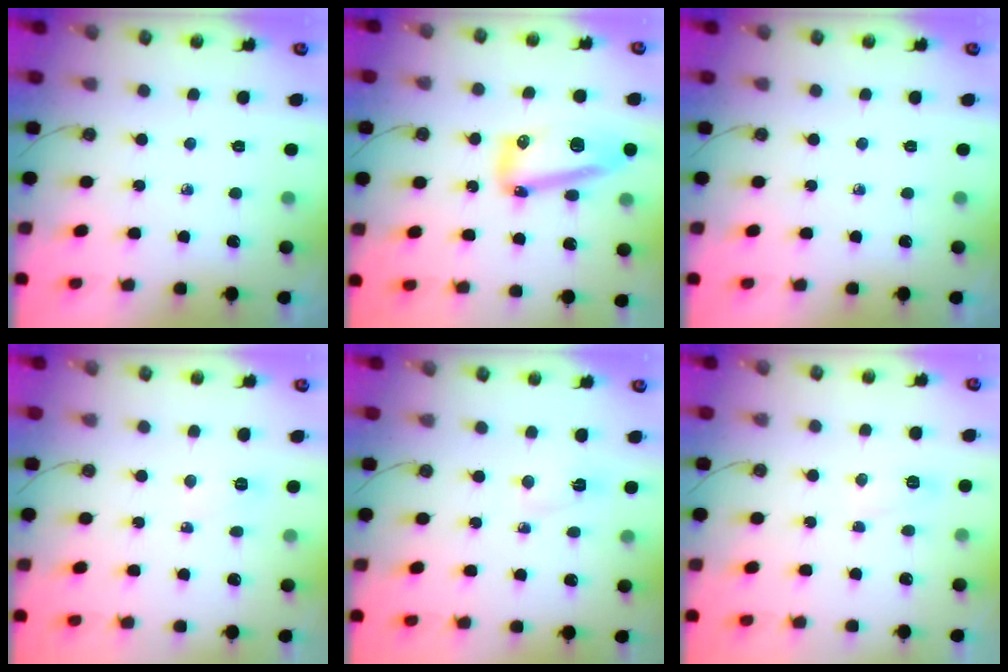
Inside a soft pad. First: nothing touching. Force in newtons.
{"total": 13.0, "press": 12.9, "slide": 1.7}
{"total": 0.0}
{"total": 9.1, "press": 5.0, "slide": 7.5}
{"total": 3.0, "press": 1.8, "slide": 2.4}
{"total": 6.5, "press": 6.5, "slide": 0.7}